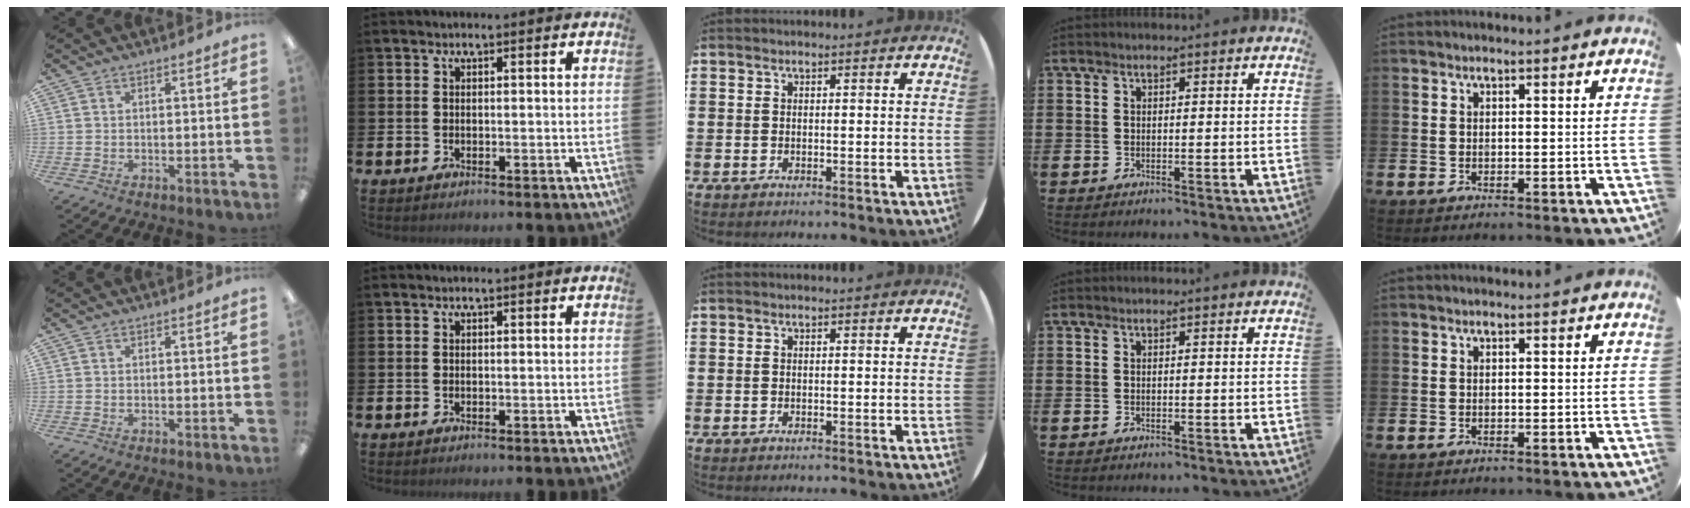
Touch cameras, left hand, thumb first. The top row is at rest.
{}